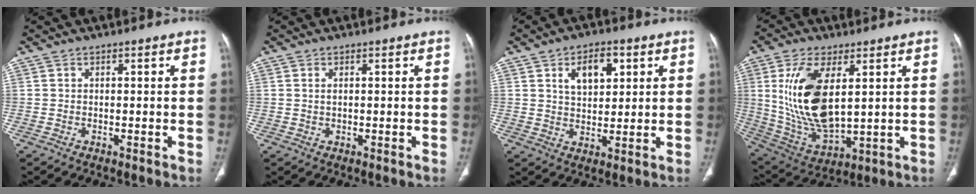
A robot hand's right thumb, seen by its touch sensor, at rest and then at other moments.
{"total": 1.0, "force": [0.3, 0.5, 0.9], "torque": [-0.019, 0.000, 0.009]}
{"total": 8.0, "force": [3.1, 4.7, 5.7], "torque": [-0.069, -0.011, 0.053]}
{"total": 17.5, "force": [4.0, 8.2, 14.9], "torque": [-0.292, -0.024, 0.093]}